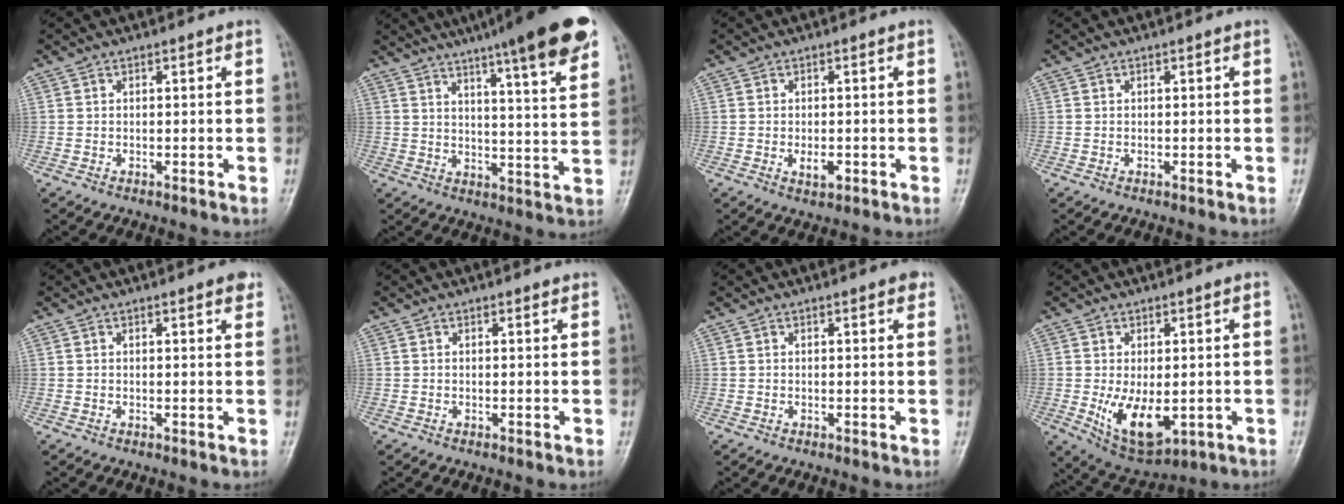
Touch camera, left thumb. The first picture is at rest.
{"total": 19.0, "force": [12.9, 2.1, 13.8], "torque": [-0.177, -0.044, 0.169]}
{"total": 2.6, "force": [-0.7, 1.4, 2.1], "torque": [-0.029, 0.000, -0.006]}
{"total": 0.0}
{"total": 2.1, "force": [1.5, 0.5, 1.4], "torque": [-0.012, -0.003, 0.016]}
{"total": 0.8, "force": [0.7, 0.2, 0.2], "torque": [-0.002, -0.002, 0.010]}
{"total": 1.8, "force": [1.2, 0.5, 1.2], "torque": [-0.011, -0.002, 0.011]}
{"total": 9.5, "force": [-1.2, 5.0, 8.0], "torque": [-0.119, -0.018, 0.000]}